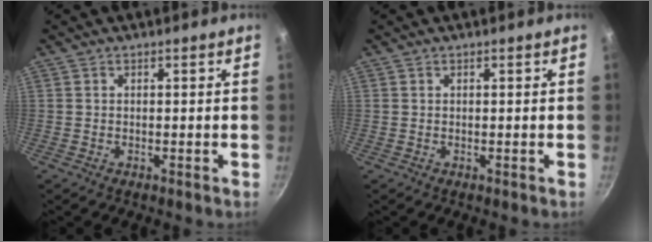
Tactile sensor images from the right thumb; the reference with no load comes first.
{"total": 0.0}